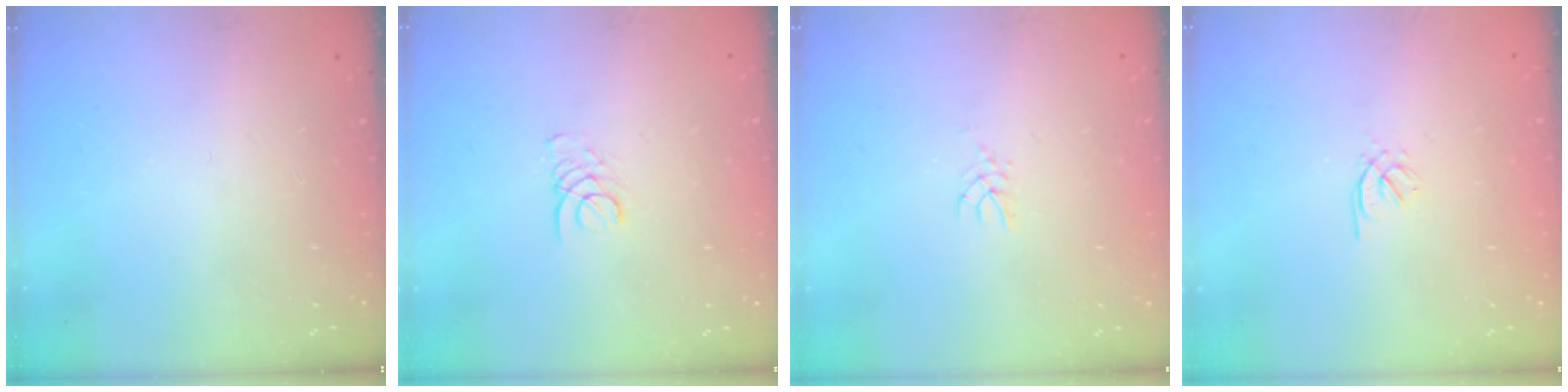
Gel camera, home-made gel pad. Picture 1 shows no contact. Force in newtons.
{"total": 1.6, "press": 1.6, "slide": 0.1}
{"total": 2.5, "press": 2.4, "slide": 0.4}
{"total": 0.5, "press": 0.3, "slide": 0.4}